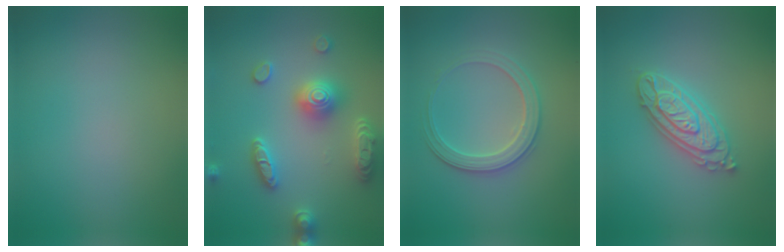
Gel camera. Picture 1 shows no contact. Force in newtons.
{"total": 5.3, "press": 5.3, "slide": 0.8}
{"total": 2.9, "press": 2.9, "slide": 0.3}
{"total": 4.3, "press": 4.2, "slide": 0.8}